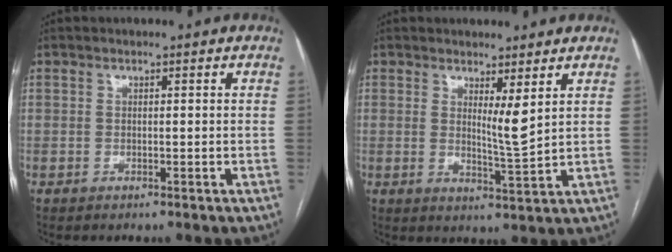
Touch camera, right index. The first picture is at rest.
{"total": 3.8, "force": [1.8, -0.2, 3.3], "torque": [-0.059, -0.018, 0.034]}